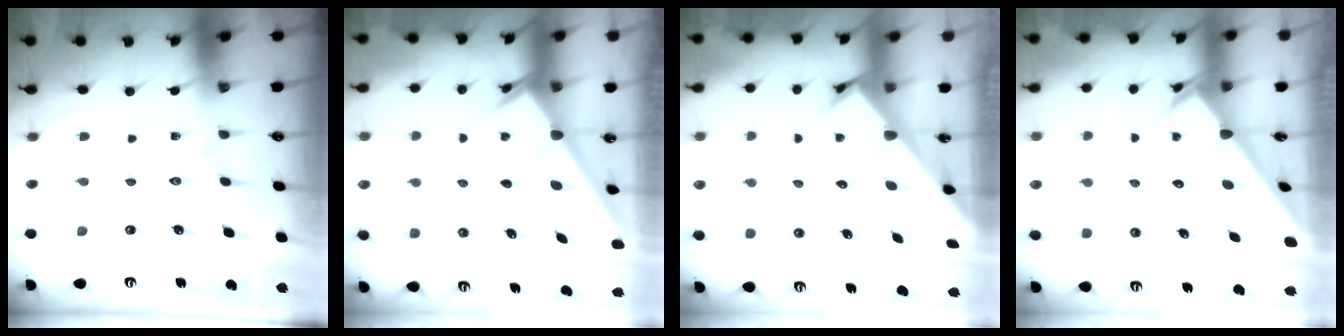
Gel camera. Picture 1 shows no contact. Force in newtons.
{"total": 2.6, "press": 2.6, "slide": 0.2}
{"total": 2.4, "press": 2.4, "slide": 0.2}
{"total": 2.9, "press": 2.9, "slide": 0.1}